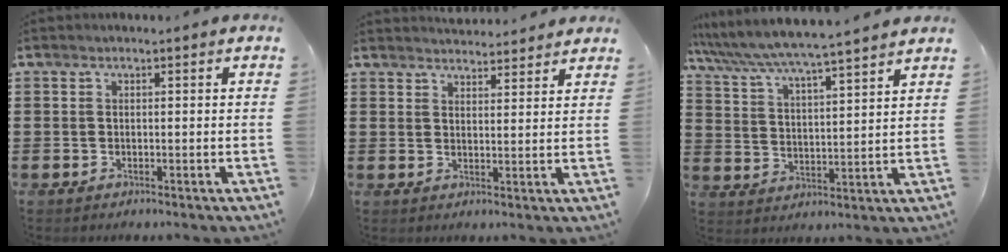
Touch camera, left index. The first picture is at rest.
{"total": 3.1, "force": [3.1, 0.2, 0.0], "torque": [-0.002, -0.014, 0.056]}
{"total": 5.1, "force": [4.8, -0.8, 1.6], "torque": [-0.056, -0.040, 0.076]}